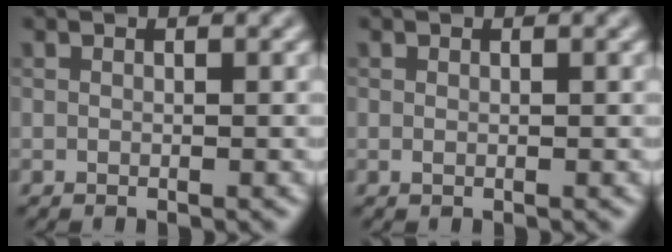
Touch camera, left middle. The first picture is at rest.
{"total": 0.0}